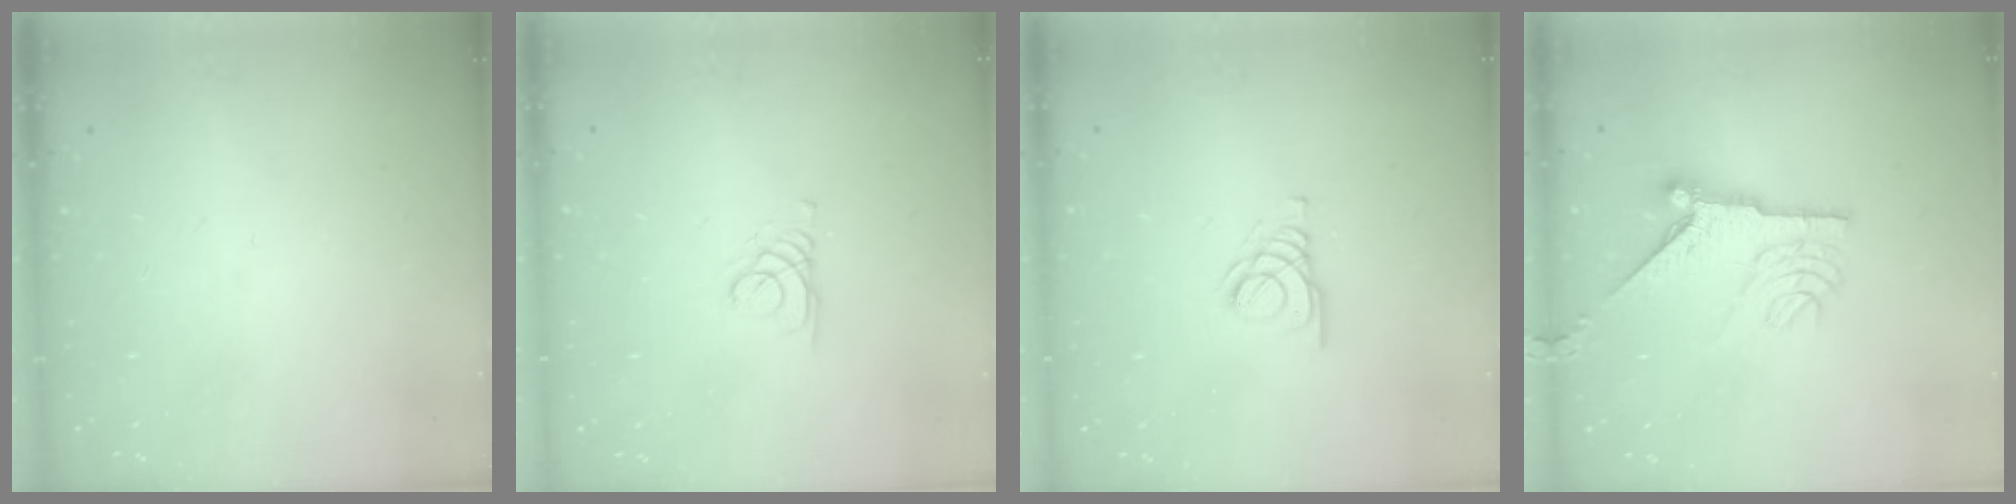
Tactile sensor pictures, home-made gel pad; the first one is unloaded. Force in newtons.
{"total": 1.7, "press": 1.7, "slide": 0.1}
{"total": 3.4, "press": 3.4, "slide": 0.4}
{"total": 10.1, "press": 10.1, "slide": 0.3}